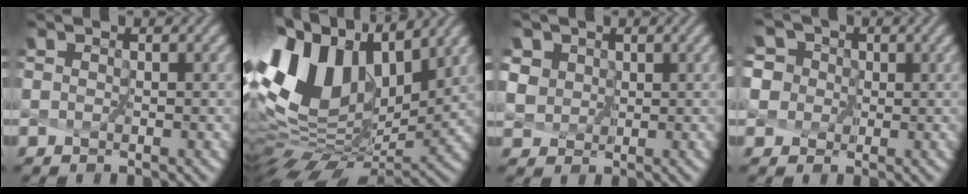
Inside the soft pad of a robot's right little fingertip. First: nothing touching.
{"total": 13.0, "force": [3.2, 8.4, 9.5], "torque": [-0.204, 0.014, 0.070]}
{"total": 4.5, "force": [2.7, 3.3, 1.4], "torque": [-0.059, 0.001, 0.054]}
{"total": 7.0, "force": [2.9, 5.5, 3.3], "torque": [-0.057, 0.030, 0.031]}